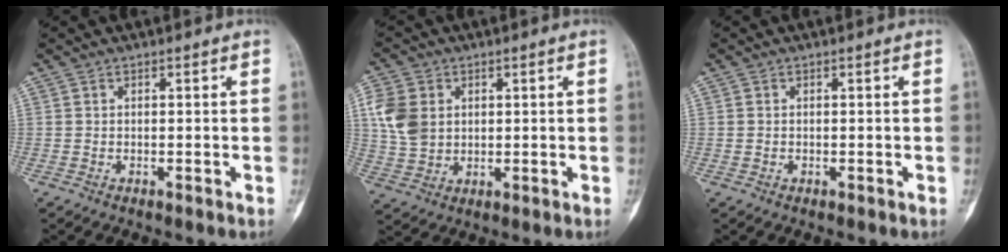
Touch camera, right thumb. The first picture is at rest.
{"total": 8.7, "force": [2.1, 6.9, 5.0], "torque": [-0.091, -0.004, 0.043]}
{"total": 0.0}